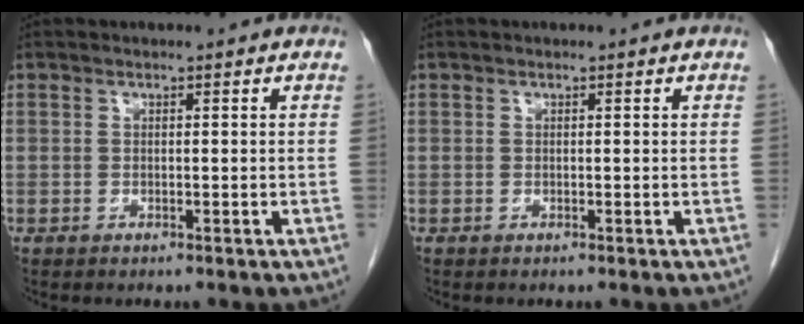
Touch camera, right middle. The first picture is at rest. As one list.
[{"total": 0.0}]